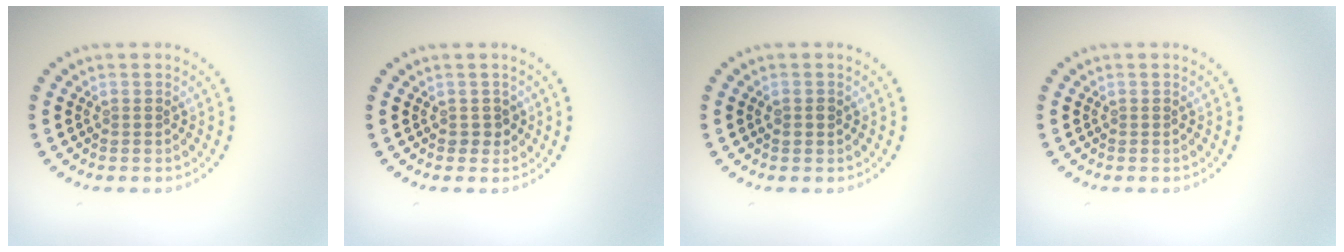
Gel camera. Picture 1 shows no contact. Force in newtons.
{"total": 1.1, "press": 1.0, "slide": 0.5}
{"total": 1.0, "press": 1.0, "slide": 0.1}
{"total": 0.0}